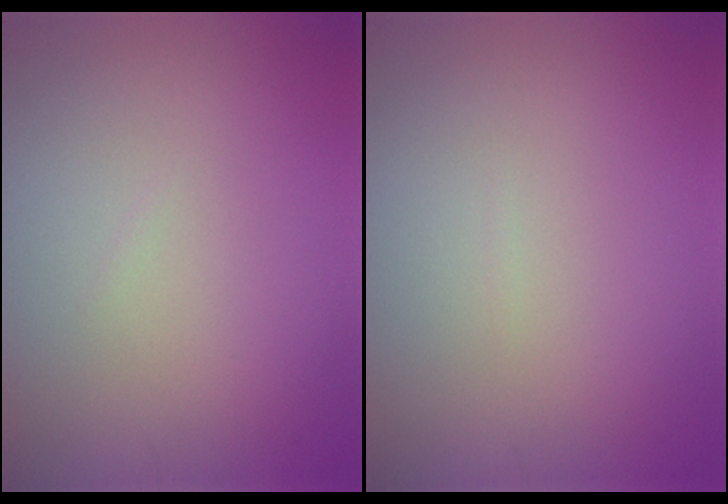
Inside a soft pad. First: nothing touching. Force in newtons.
{"total": 0.0}